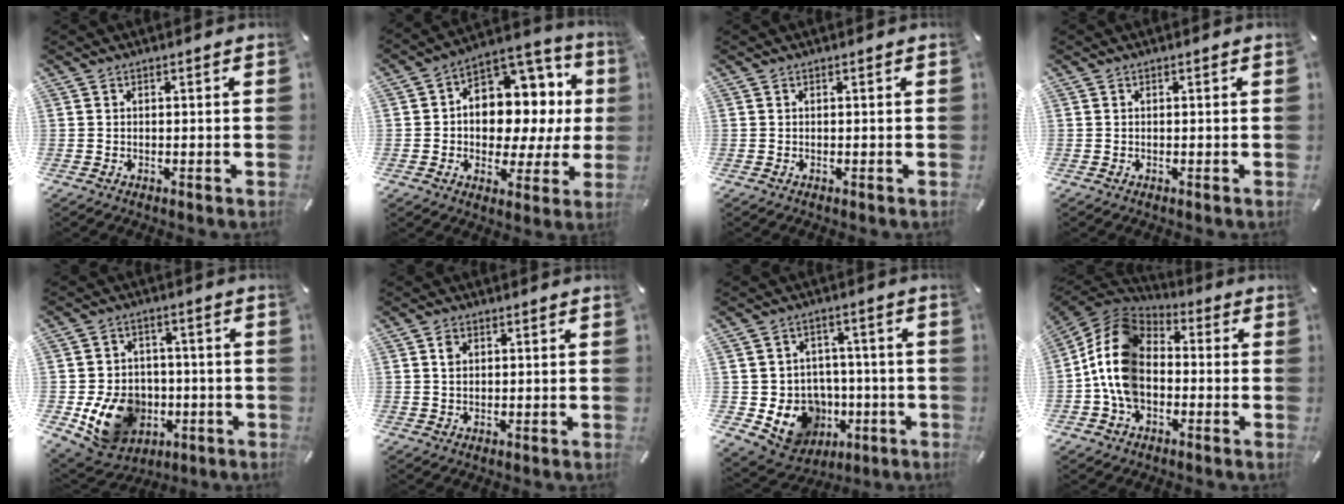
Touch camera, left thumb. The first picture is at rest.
{"total": 12.7, "force": [1.3, 10.3, 7.4], "torque": [-0.087, -0.029, 0.031]}
{"total": 0.0}
{"total": 0.0}
{"total": 14.5, "force": [-3.9, 11.9, 7.4], "torque": [-0.157, 0.022, -0.057]}
{"total": 2.4, "force": [0.8, 1.9, 1.2], "torque": [-0.020, 0.002, 0.012]}
{"total": 11.6, "force": [-2.9, 10.7, 3.7], "torque": [-0.061, 0.007, -0.034]}
{"total": 13.9, "force": [-3.2, 10.3, 8.7], "torque": [-0.209, 0.019, -0.066]}